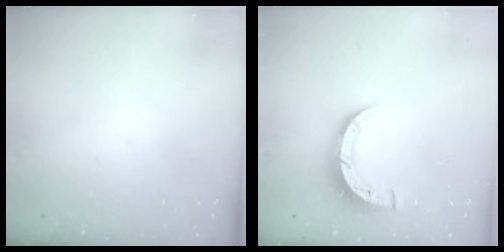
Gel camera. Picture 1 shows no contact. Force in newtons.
{"total": 7.2, "press": 7.2, "slide": 0.3}